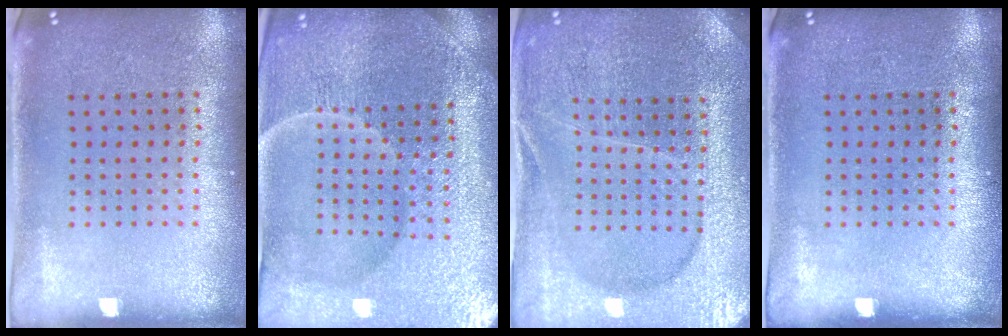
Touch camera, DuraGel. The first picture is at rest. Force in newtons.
{"total": 5.7, "press": 5.3, "slide": 2.2}
{"total": 4.2, "press": 4.0, "slide": 1.2}
{"total": 0.0}